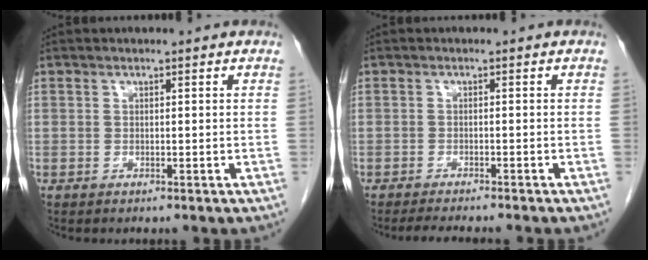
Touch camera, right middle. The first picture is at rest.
{"total": 5.1, "force": [-4.5, 0.1, 2.3], "torque": [-0.027, -0.012, -0.065]}